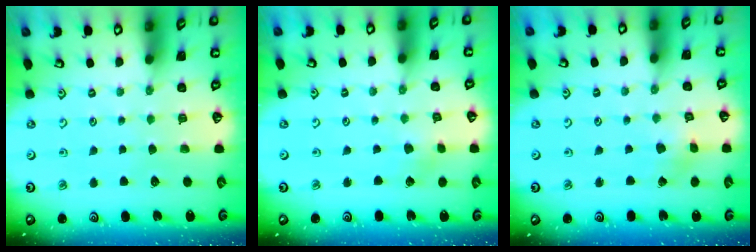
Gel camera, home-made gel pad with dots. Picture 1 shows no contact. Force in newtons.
{"total": 1.5, "press": 1.5, "slide": 0.2}
{"total": 2.0, "press": 2.0, "slide": 0.1}